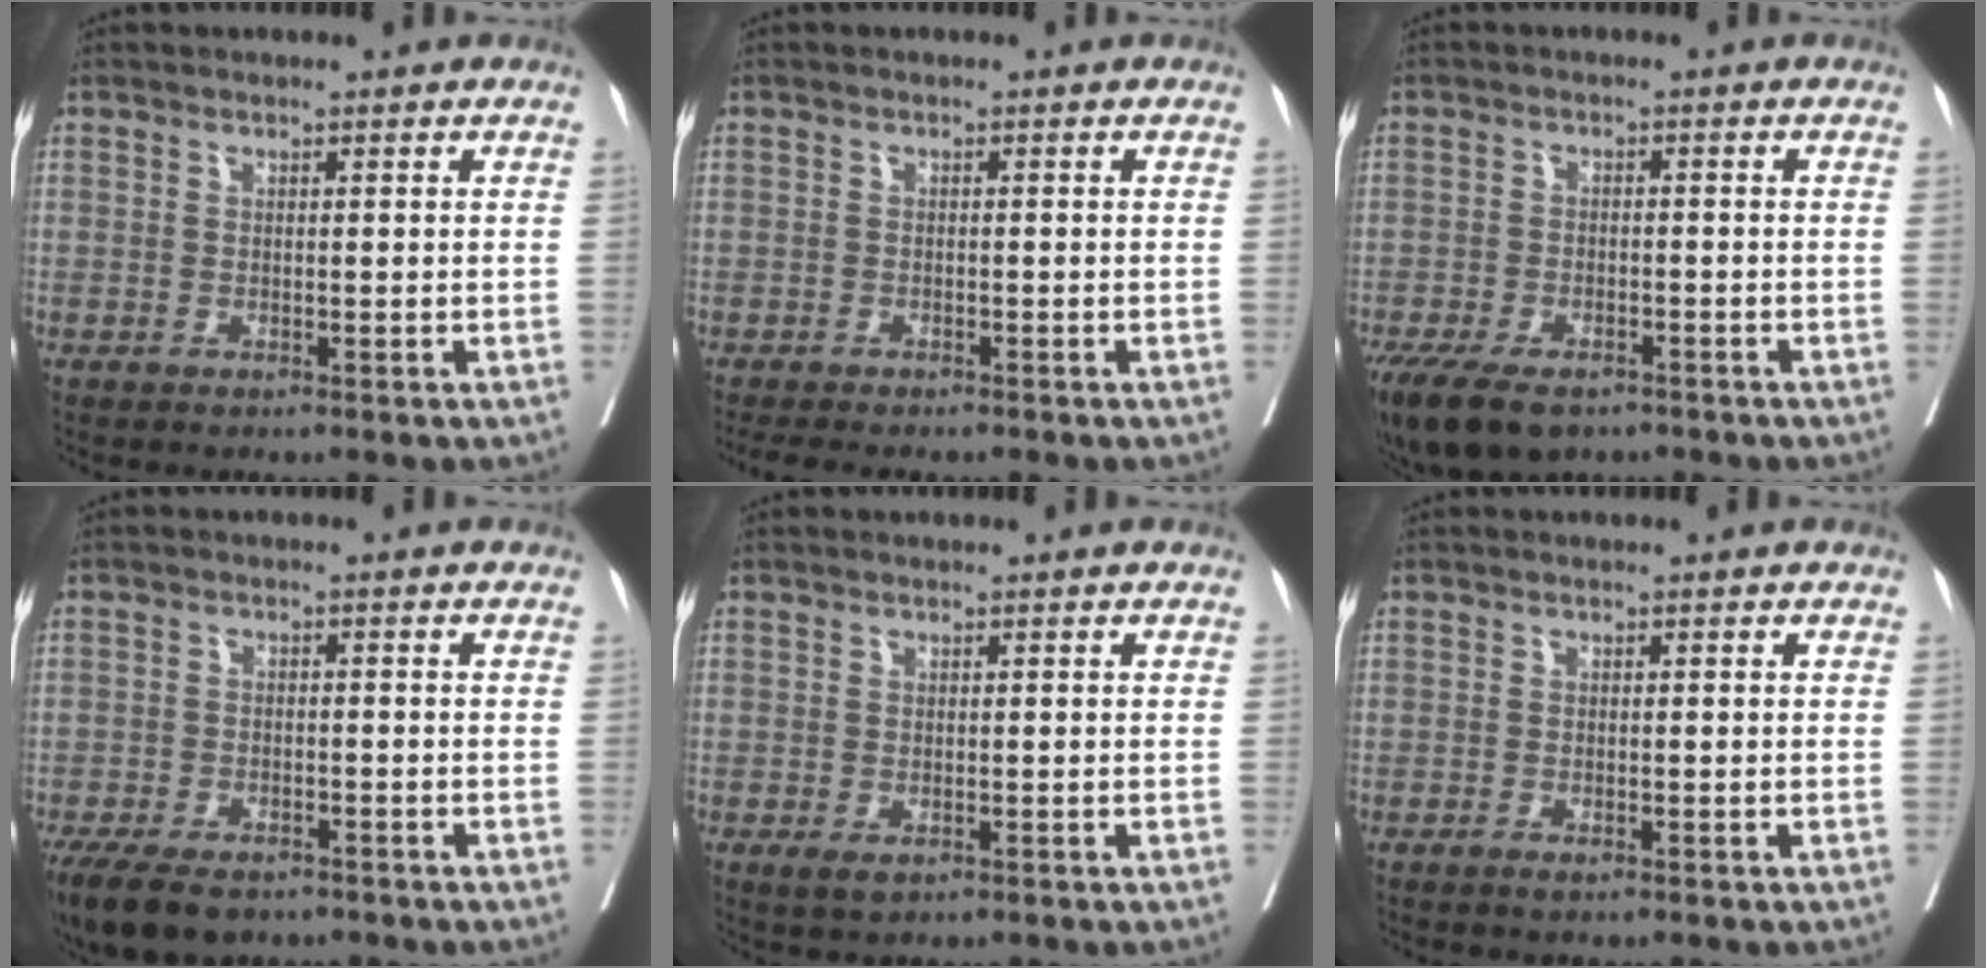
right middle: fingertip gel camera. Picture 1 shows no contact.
{"total": 5.8, "force": [-4.9, 1.3, 2.7], "torque": [-0.036, -0.011, -0.073]}
{"total": 10.6, "force": [-7.4, 4.7, 5.9], "torque": [-0.110, -0.012, -0.116]}
{"total": 9.7, "force": [-7.1, 4.3, 5.1], "torque": [-0.089, -0.009, -0.108]}
{"total": 1.5, "force": [-0.5, 0.7, 1.2], "torque": [-0.018, -0.004, 0.000]}
{"total": 0.9, "force": [-0.6, 0.2, 0.7], "torque": [-0.011, -0.002, -0.008]}